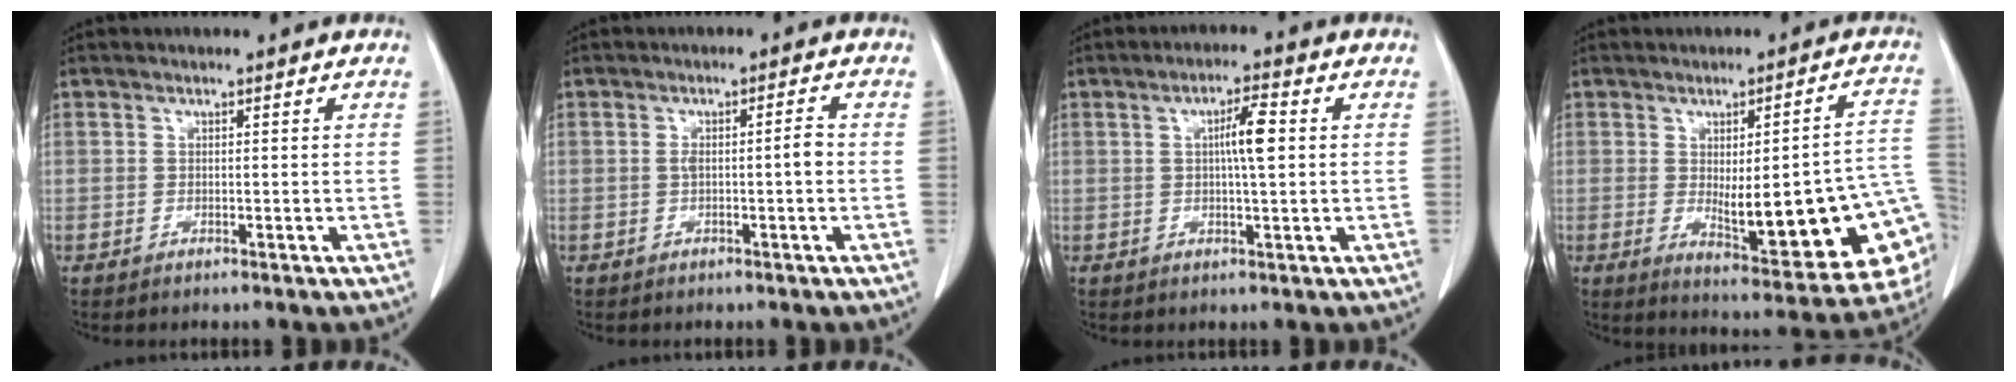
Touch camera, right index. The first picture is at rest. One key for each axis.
{"total": 3.0, "fx": -0.2, "fy": 0.4, "fz": 2.9, "tx": -0.053, "ty": 0.008, "tz": -0.003}
{"total": 4.8, "fx": 0.7, "fy": 0.4, "fz": 4.7, "tx": -0.082, "ty": 0.004, "tz": 0.010}
{"total": 21.0, "fx": -3.0, "fy": 4.7, "fz": 20.2, "tx": -0.190, "ty": 0.007, "tz": -0.016}